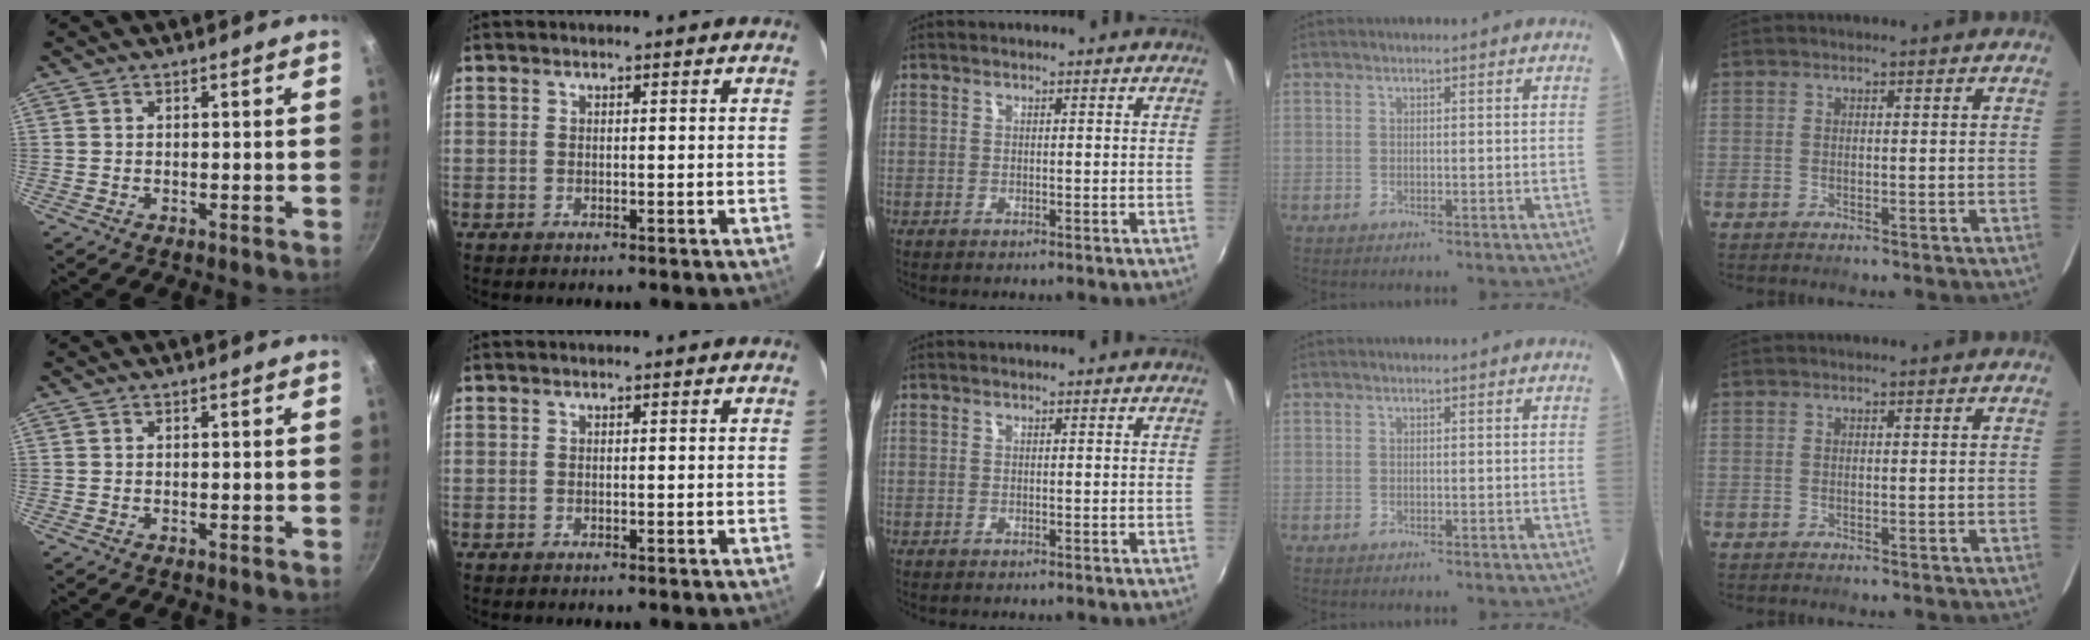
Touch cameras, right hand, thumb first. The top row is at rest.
{}